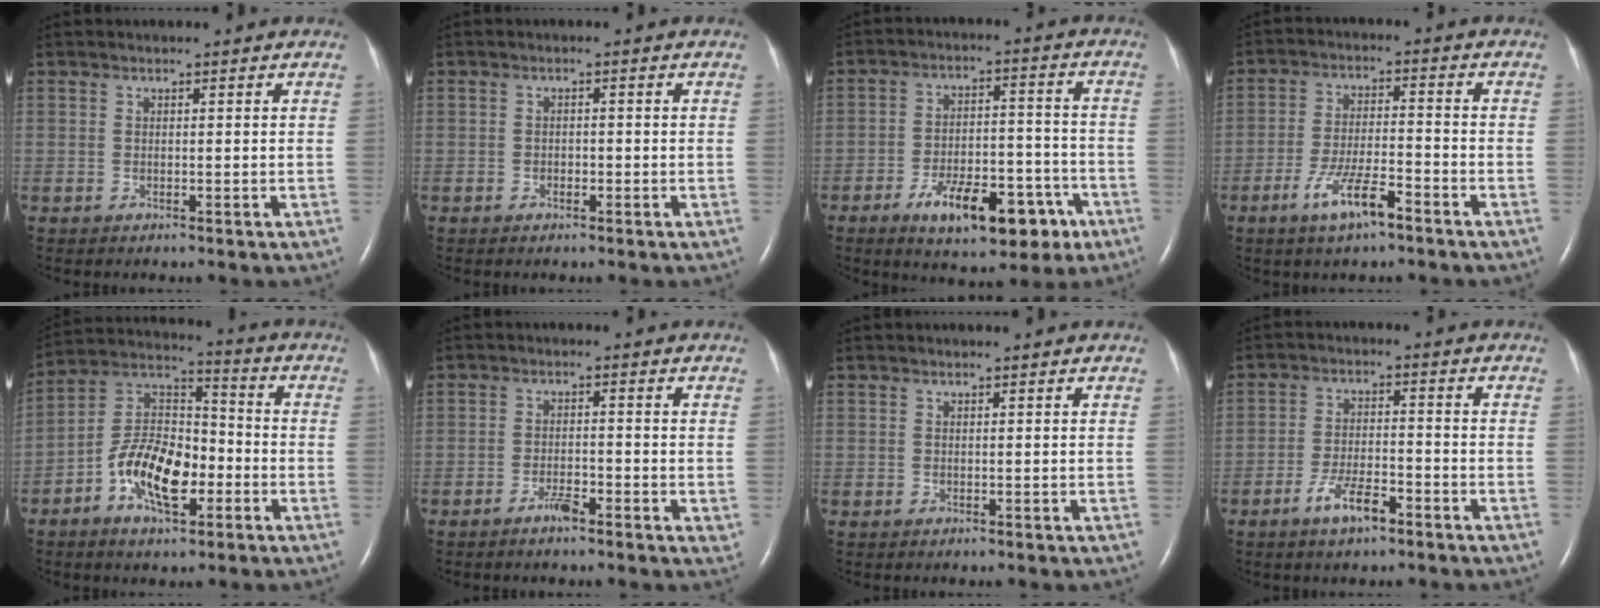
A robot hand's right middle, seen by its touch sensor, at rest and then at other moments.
{"total": 1.1, "force": [-0.6, 0.7, 0.6], "torque": [-0.008, 0.003, -0.010]}
{"total": 13.5, "force": [-7.4, 5.4, 9.9], "torque": [-0.148, 0.013, -0.104]}
{"total": 7.5, "force": [-4.6, 1.3, 5.7], "torque": [-0.115, -0.008, -0.084]}
{"total": 12.5, "force": [-4.9, 5.6, 10.0], "torque": [-0.199, 0.018, -0.089]}
{"total": 3.3, "force": [-2.0, 0.8, 2.5], "torque": [-0.042, 0.001, -0.035]}
{"total": 0.0}
{"total": 5.7, "force": [-3.7, 1.5, 4.0], "torque": [-0.083, -0.002, -0.065]}